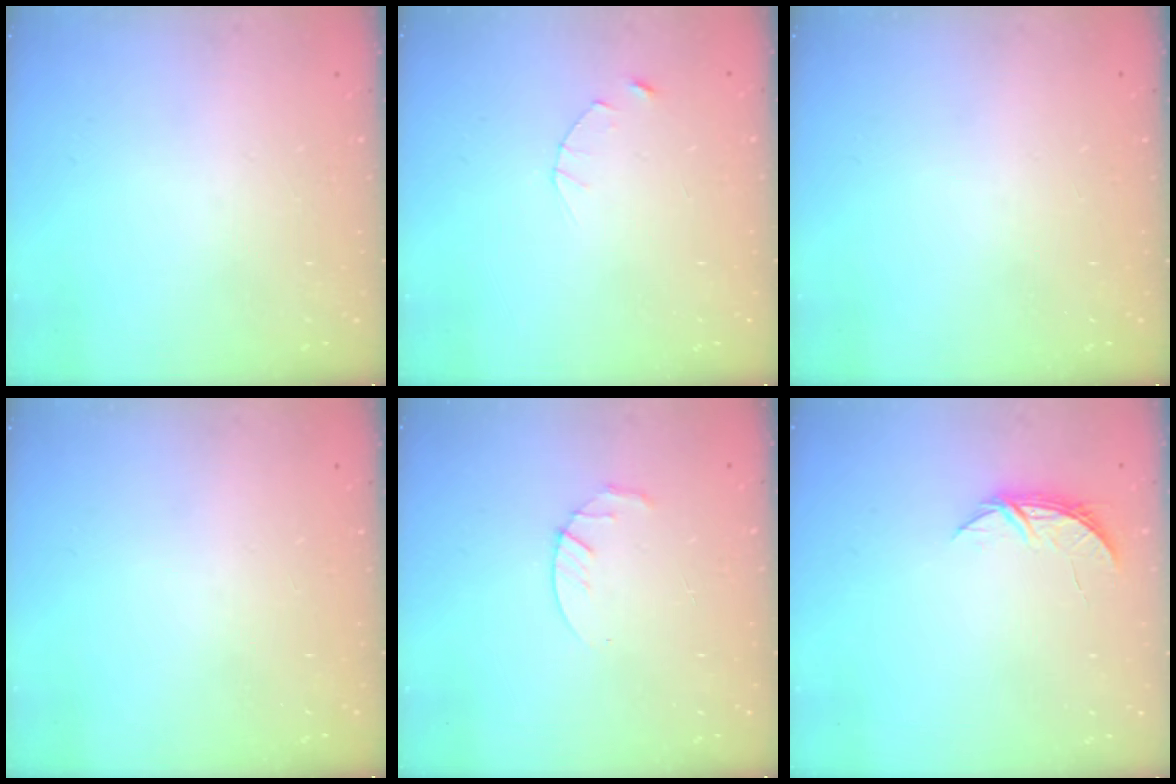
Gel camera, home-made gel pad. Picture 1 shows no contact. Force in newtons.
{"total": 2.5, "press": 2.4, "slide": 0.3}
{"total": 0.0}
{"total": 0.0}
{"total": 3.0, "press": 2.9, "slide": 0.5}
{"total": 5.1, "press": 5.1, "slide": 0.6}